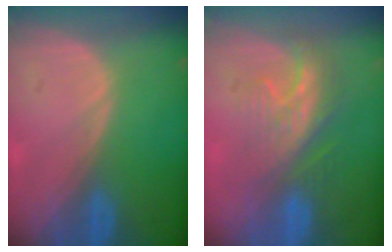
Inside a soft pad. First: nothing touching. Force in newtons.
{"total": 8.8, "press": 7.5, "slide": 4.6}